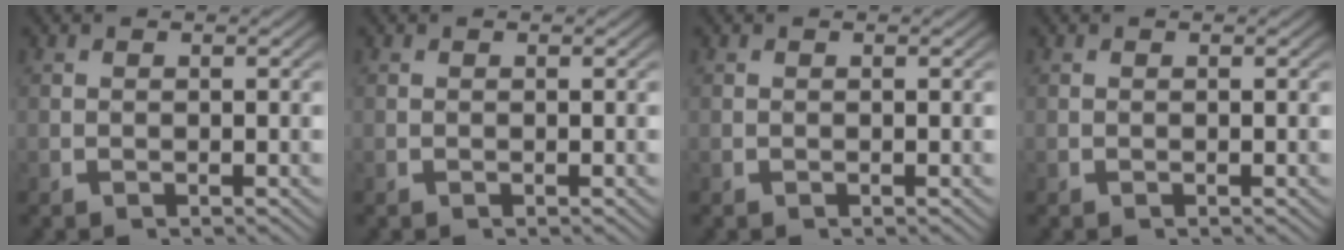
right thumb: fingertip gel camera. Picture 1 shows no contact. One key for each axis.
{"total": 0.0}
{"total": 0.0}
{"total": 0.0}